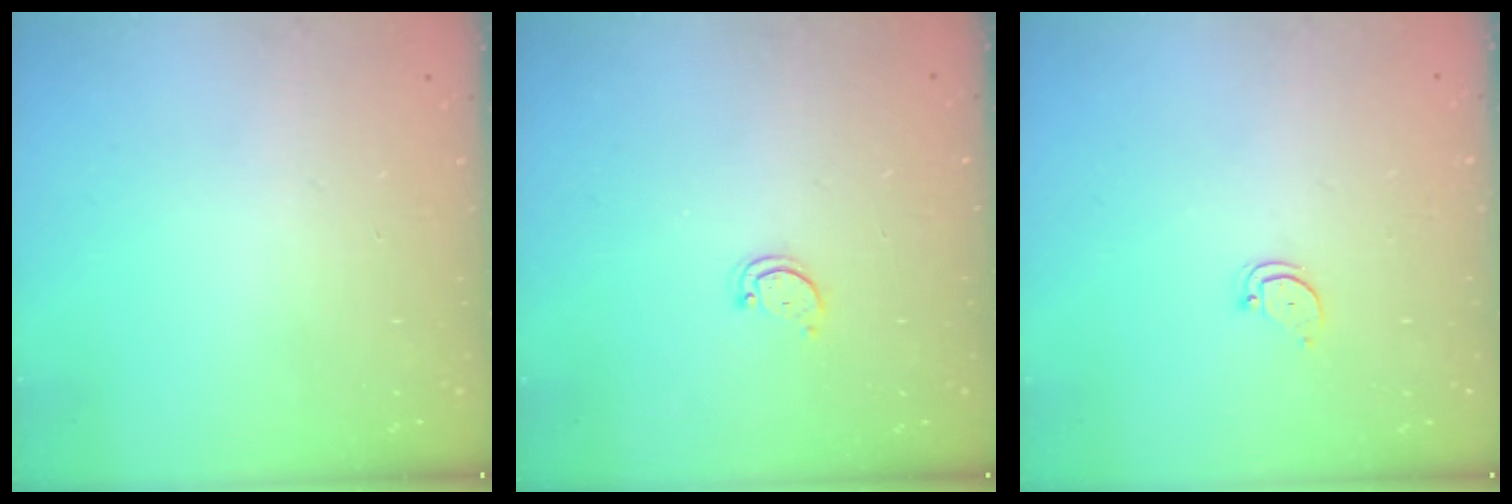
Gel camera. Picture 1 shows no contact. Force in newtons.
{"total": 2.8, "press": 2.7, "slide": 0.3}
{"total": 2.3, "press": 2.3, "slide": 0.2}